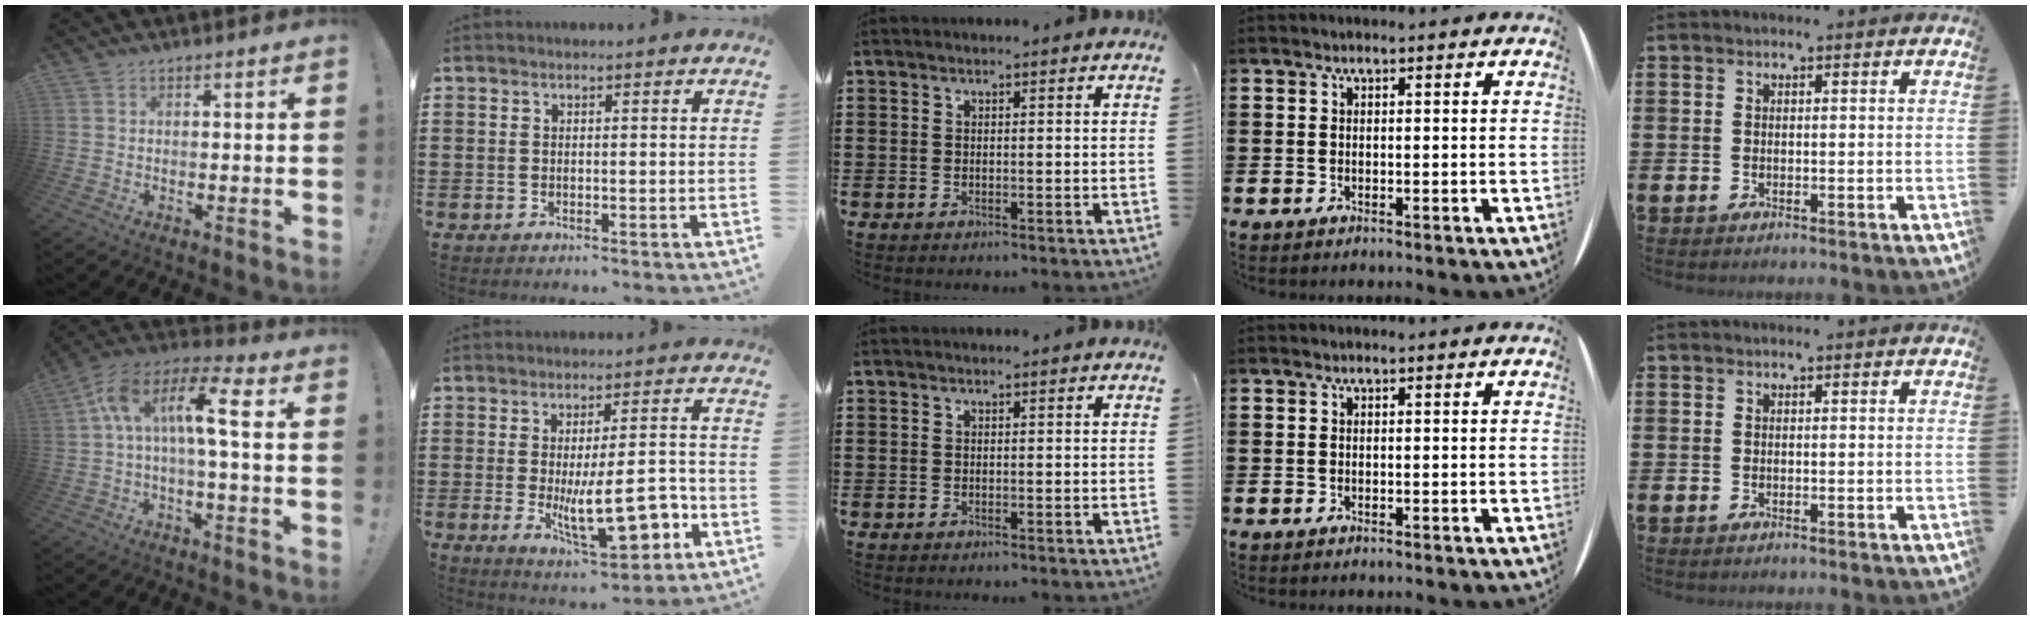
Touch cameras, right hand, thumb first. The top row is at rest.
{"thumb": {"total": 14.0, "force": [1.9, 3.8, 13.3], "torque": [-0.266, 0.005, 0.022]}, "index": {"total": 12.3, "force": [-2.5, 4.3, 11.2], "torque": [-0.174, -0.015, -0.036]}}